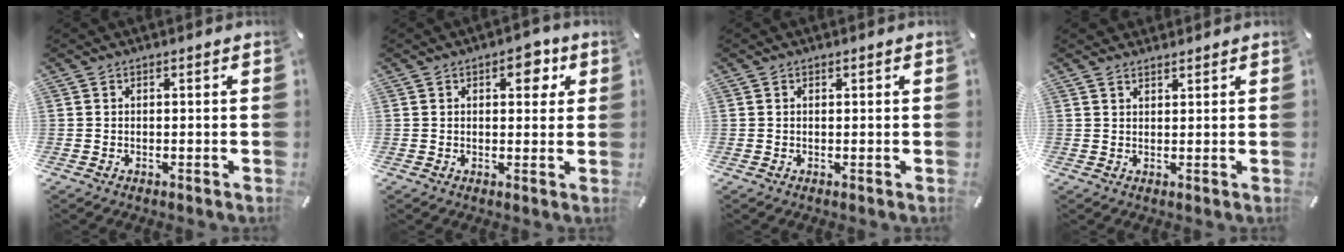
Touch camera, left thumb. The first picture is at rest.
{"total": 5.9, "force": [2.2, 3.4, 4.3], "torque": [-0.045, -0.008, 0.026]}
{"total": 0.6, "force": [0.2, 0.3, 0.4], "torque": [-0.010, 0.001, 0.003]}
{"total": 1.8, "force": [1.5, 0.8, 0.4], "torque": [-0.010, -0.004, 0.030]}